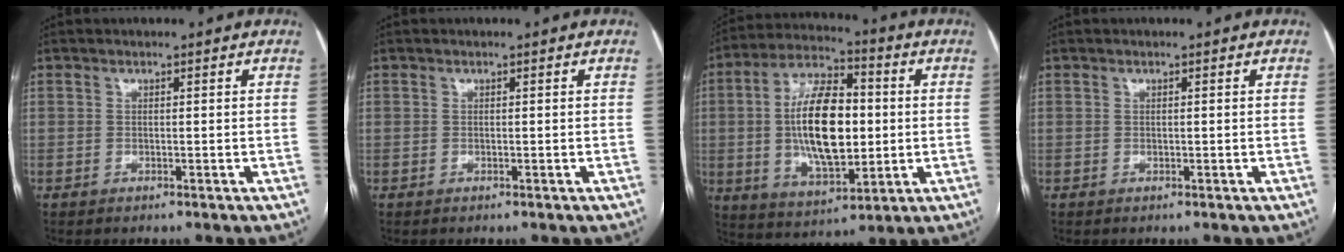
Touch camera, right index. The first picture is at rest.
{"total": 0.0}
{"total": 16.2, "force": [0.3, 7.0, 14.6], "torque": [-0.278, 0.011, 0.010]}
{"total": 0.0}